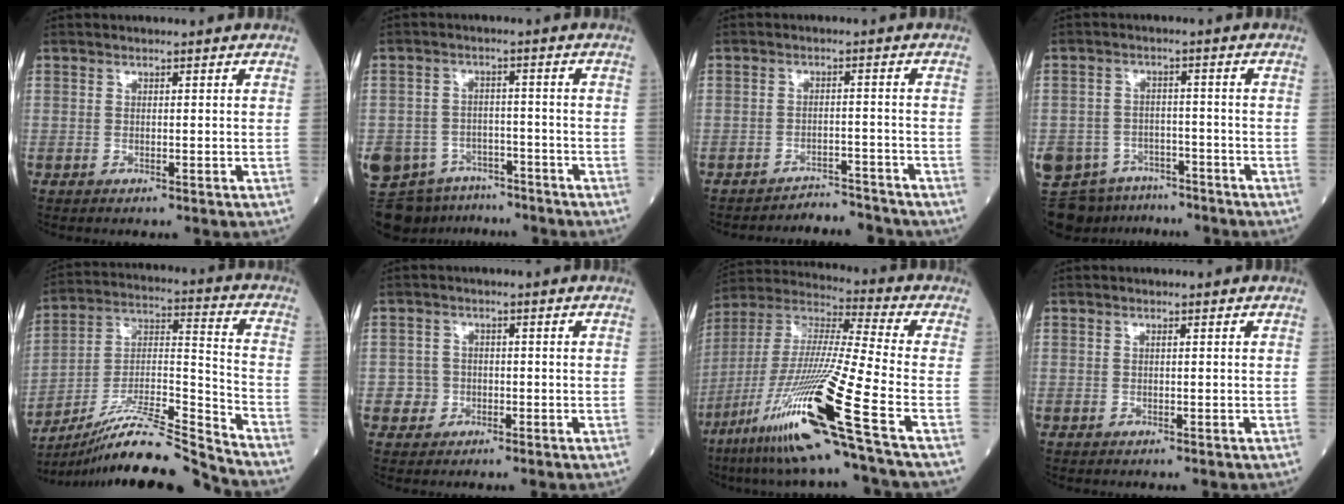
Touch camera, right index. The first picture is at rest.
{"total": 11.5, "force": [-8.5, 7.3, 2.7], "torque": [-0.062, 0.016, -0.119]}
{"total": 5.3, "force": [-5.2, 0.5, -1.0], "torque": [0.021, 0.008, -0.076]}
{"total": 10.8, "force": [-8.2, 6.7, 2.0], "torque": [-0.047, 0.016, -0.113]}
{"total": 16.3, "force": [-14.9, -1.8, 6.3], "torque": [-0.106, 0.027, -0.268]}
{"total": 2.3, "force": [-0.4, 2.3, -0.1], "torque": [0.013, 0.012, -0.012]}
{"total": 22.5, "force": [-11.2, -1.3, 19.4], "torque": [-0.406, -0.050, -0.218]}
{"total": 0.0}